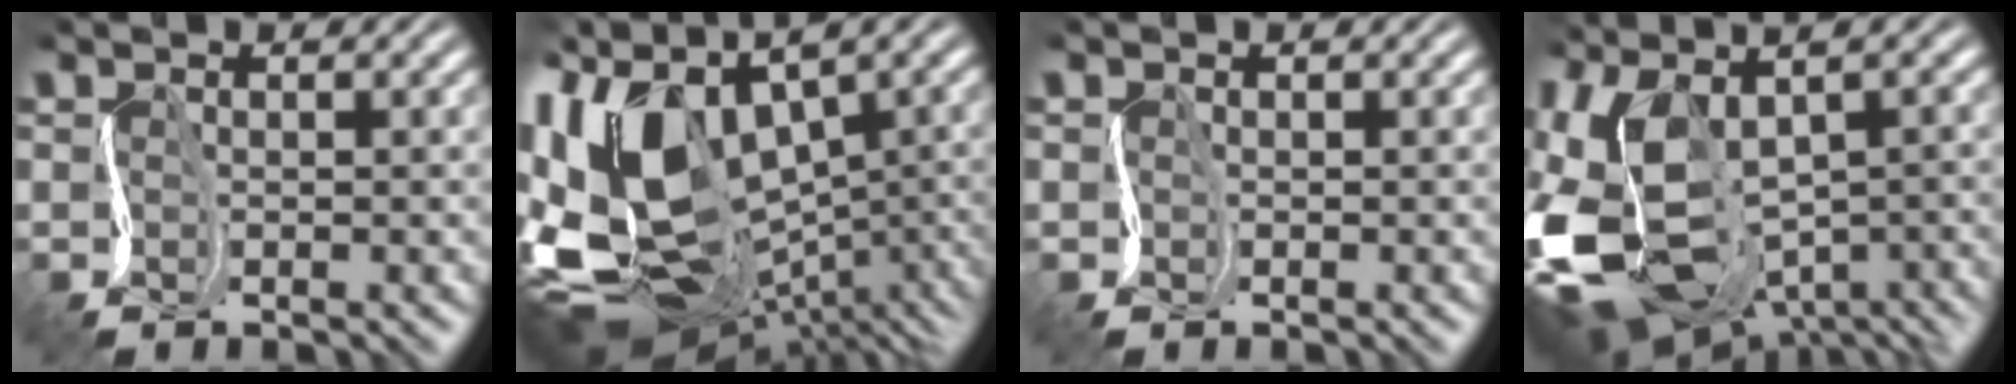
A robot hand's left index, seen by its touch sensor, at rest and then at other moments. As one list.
[{"total": 14.1, "force": [1.2, 8.5, 11.1], "torque": [-0.232, -0.023, 0.068]}, {"total": 1.9, "force": [0.5, 1.8, 0.6], "torque": [-0.012, 0.008, -0.019]}, {"total": 12.5, "force": [-3.1, 7.2, 9.7], "torque": [-0.235, -0.050, -0.003]}]